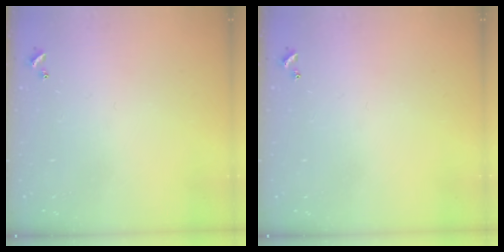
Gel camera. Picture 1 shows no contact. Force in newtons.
{"total": 0.0}